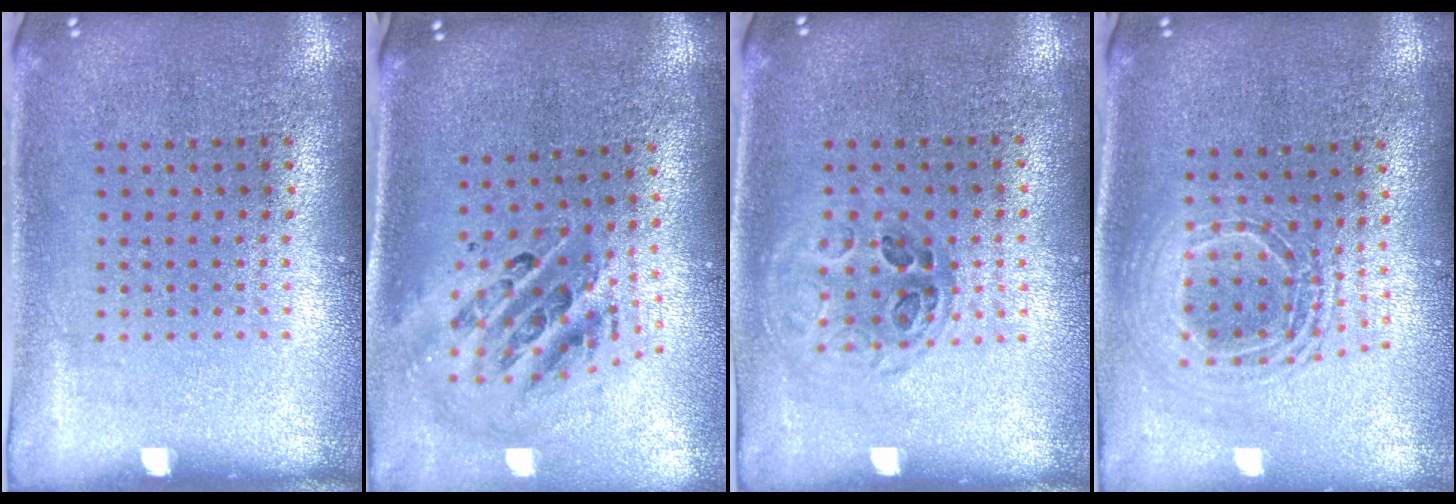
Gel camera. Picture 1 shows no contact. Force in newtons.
{"total": 1.6, "press": 1.3, "slide": 0.8}
{"total": 1.0, "press": 1.0, "slide": 0.2}
{"total": 1.9, "press": 1.5, "slide": 1.1}